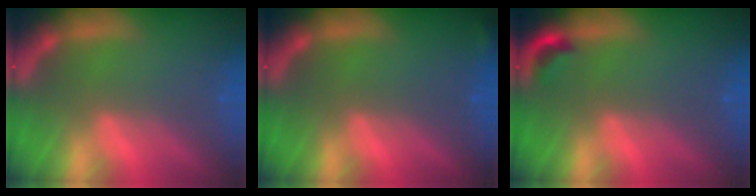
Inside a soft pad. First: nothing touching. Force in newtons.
{"total": 0.9}
{"total": 1.4}